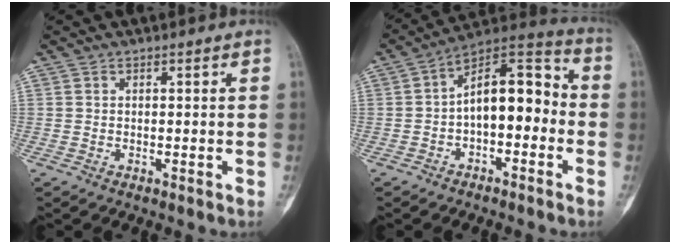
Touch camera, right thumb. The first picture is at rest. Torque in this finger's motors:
{"motor_torque": [0.84, 0.77, 0.14, -0.25, 0.43]}